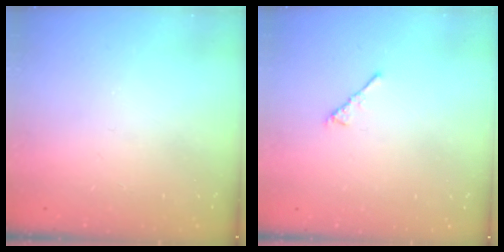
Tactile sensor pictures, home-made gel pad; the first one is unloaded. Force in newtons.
{"total": 2.9, "press": 2.8, "slide": 0.7}